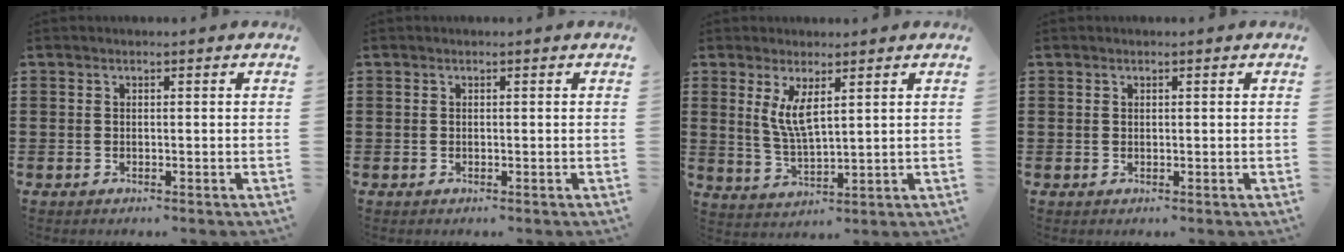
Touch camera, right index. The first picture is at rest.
{"total": 0.0}
{"total": 5.0, "force": [2.2, 1.0, 4.4], "torque": [-0.098, -0.005, 0.036]}
{"total": 0.0}